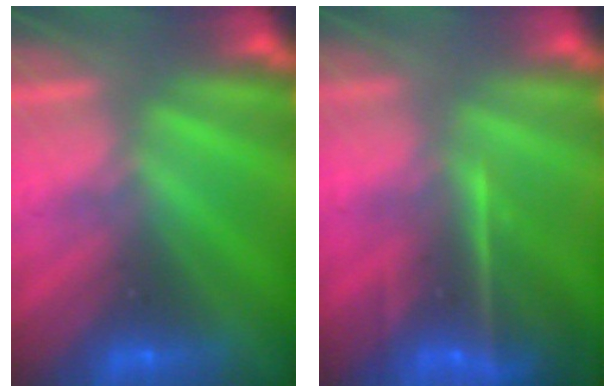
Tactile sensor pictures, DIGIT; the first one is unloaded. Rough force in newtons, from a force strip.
{"total": 7.1}